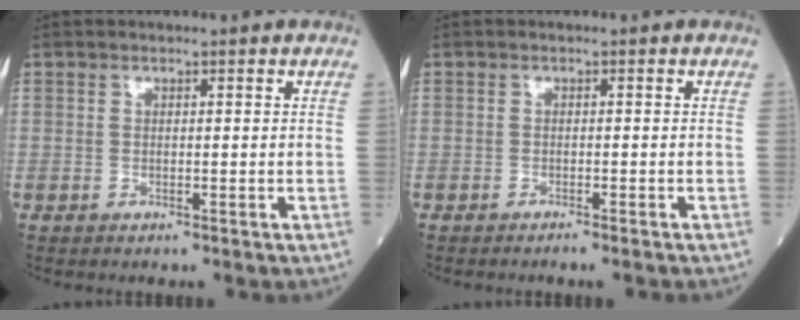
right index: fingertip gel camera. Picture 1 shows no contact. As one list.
[{"total": 2.2, "force": [-1.9, -0.1, 1.1], "torque": [-0.012, 0.000, -0.023]}]